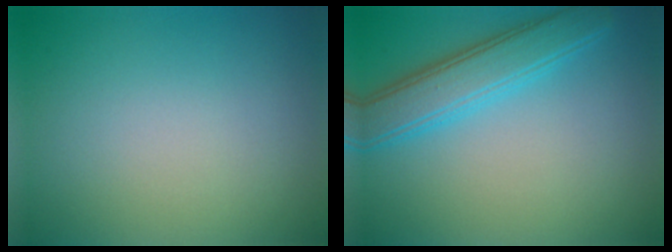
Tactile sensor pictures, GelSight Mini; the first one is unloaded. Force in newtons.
{"total": 4.6, "press": 4.6, "slide": 0.1}